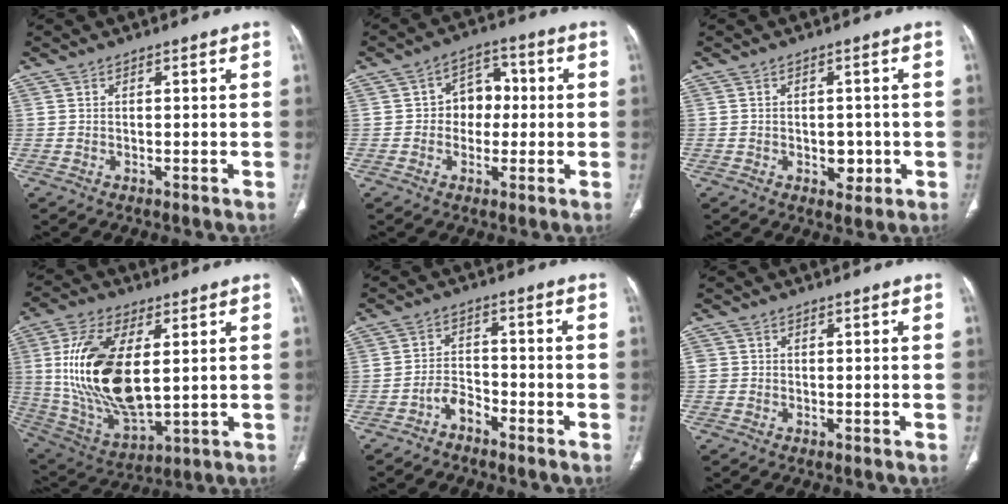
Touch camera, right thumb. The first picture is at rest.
{"total": 7.5, "force": [0.1, 6.0, 4.5], "torque": [-0.026, 0.020, -0.006]}
{"total": 3.7, "force": [-0.8, 2.6, 2.4], "torque": [-0.014, 0.003, -0.004]}
{"total": 21.0, "force": [3.2, 10.3, 18.0], "torque": [-0.355, -0.021, 0.070]}
{"total": 3.7, "force": [-2.8, 1.8, 1.6], "torque": [-0.026, 0.026, -0.054]}
{"total": 1.3, "force": [0.0, 1.3, 0.2], "torque": [0.005, 0.004, 0.000]}